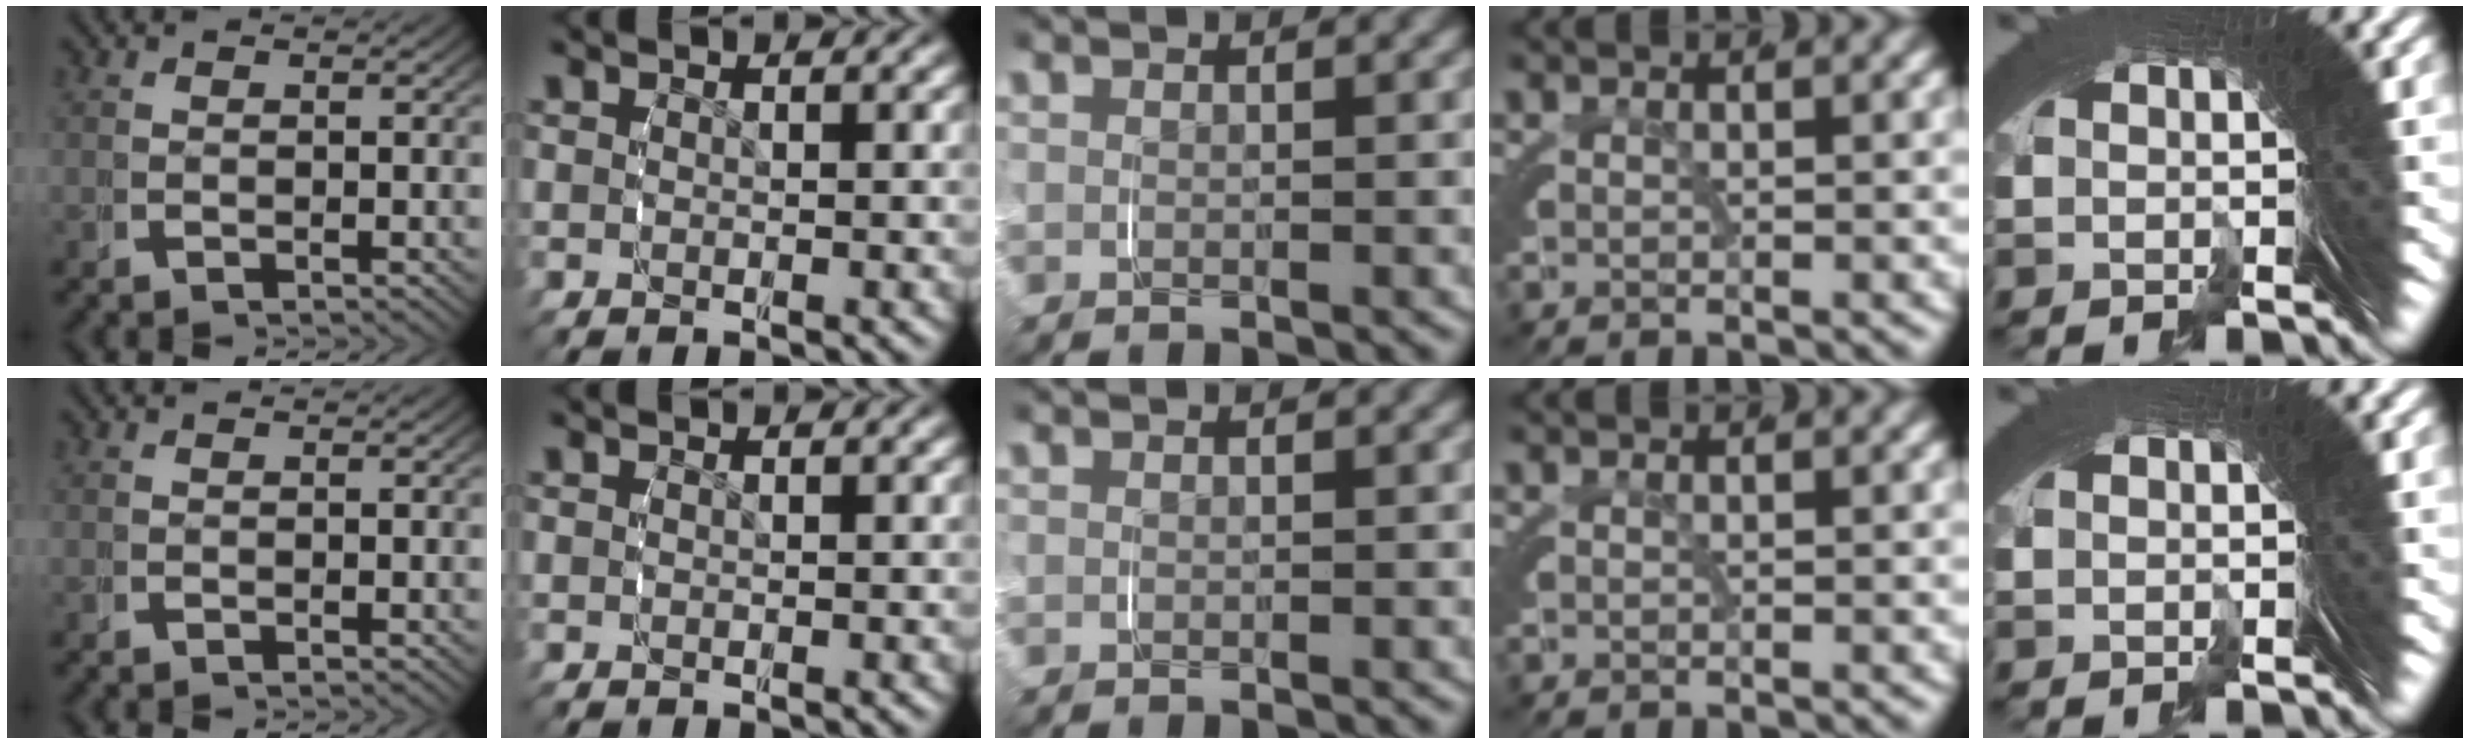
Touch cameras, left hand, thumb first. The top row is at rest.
{}